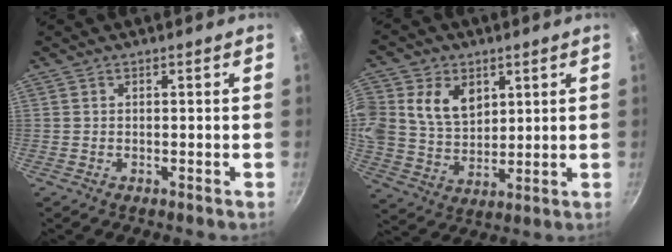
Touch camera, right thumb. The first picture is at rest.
{"total": 13.0, "force": [4.2, 9.9, 7.2], "torque": [-0.132, -0.012, 0.082]}